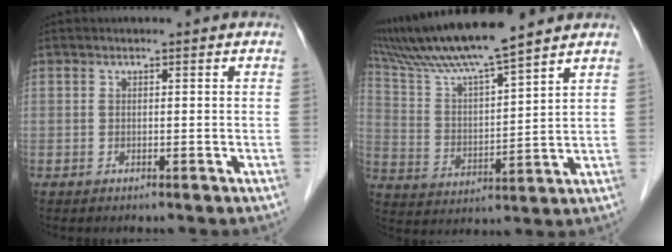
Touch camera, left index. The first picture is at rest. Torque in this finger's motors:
{"motor_torque": [1.05, -1.09, 0.74, 0.21]}